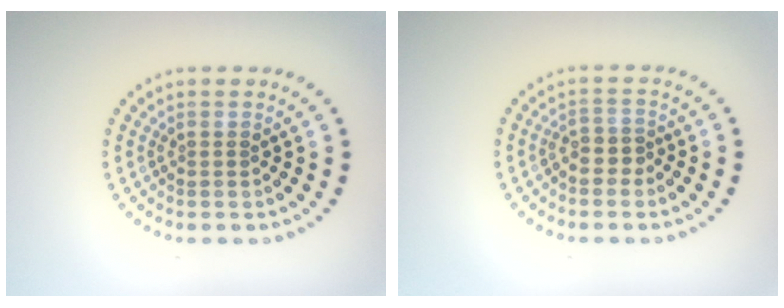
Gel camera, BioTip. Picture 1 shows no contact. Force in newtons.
{"total": 1.7, "press": 1.4, "slide": 1.0}